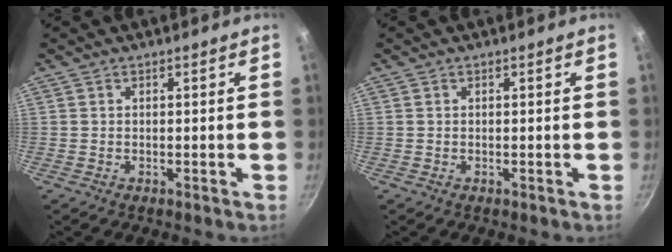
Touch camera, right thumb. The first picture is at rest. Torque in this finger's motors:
{"motor_torque": [-0.02, -0.03, 0.03, 0.02, 0.04]}